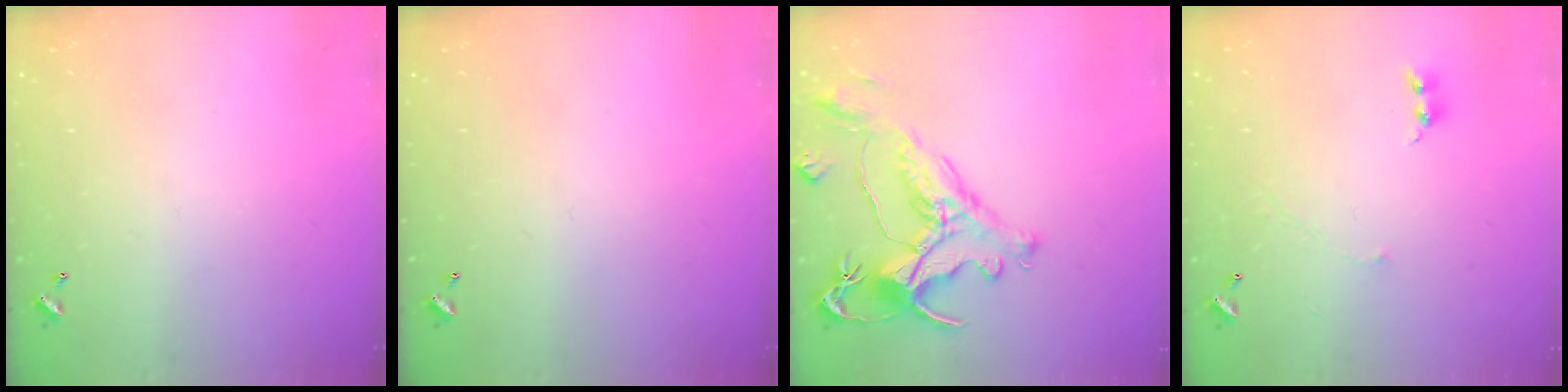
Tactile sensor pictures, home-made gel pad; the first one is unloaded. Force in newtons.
{"total": 0.0}
{"total": 1.6, "press": 1.0, "slide": 1.3}
{"total": 2.0, "press": 1.9, "slide": 0.7}